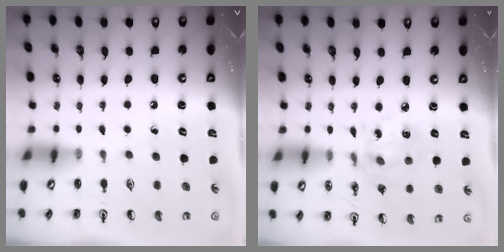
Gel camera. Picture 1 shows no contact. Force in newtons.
{"total": 4.2, "press": 3.9, "slide": 1.5}